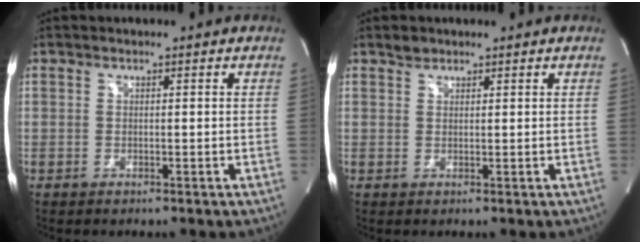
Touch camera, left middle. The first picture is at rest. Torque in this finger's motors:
{"motor_torque": [0.09, -0.05, -0.07, 0.01]}